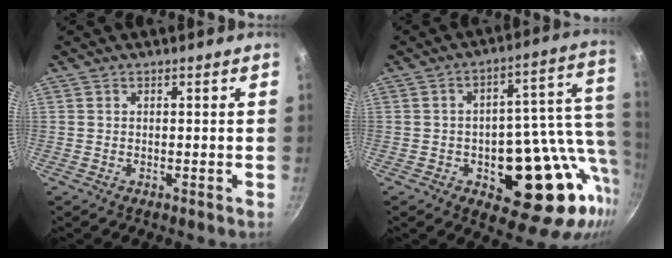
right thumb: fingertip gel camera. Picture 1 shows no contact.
{"total": 21.9, "force": [-3.2, 12.4, 17.8], "torque": [-0.176, 0.019, -0.036]}